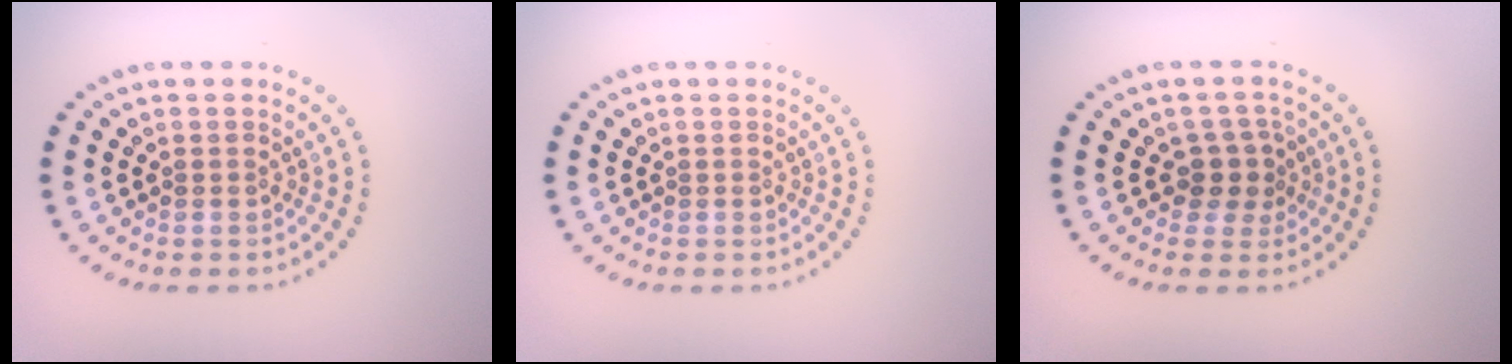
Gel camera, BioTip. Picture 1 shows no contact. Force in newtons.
{"total": 0.0}
{"total": 2.5, "press": 1.9, "slide": 1.5}